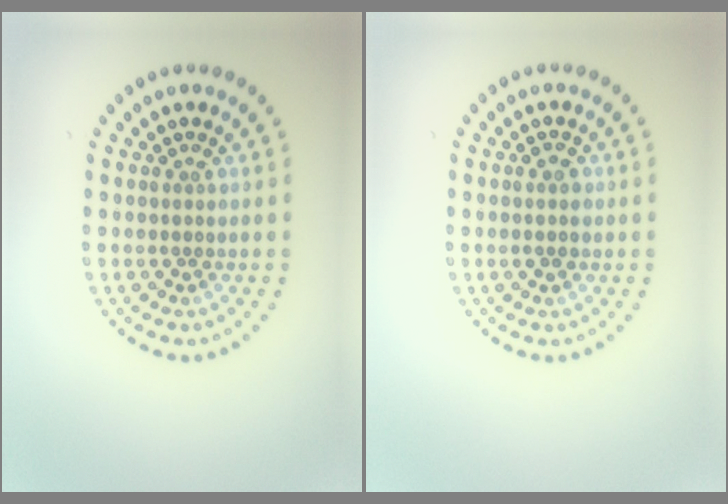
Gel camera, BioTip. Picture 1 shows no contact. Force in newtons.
{"total": 1.2, "press": 1.2, "slide": 0.1}